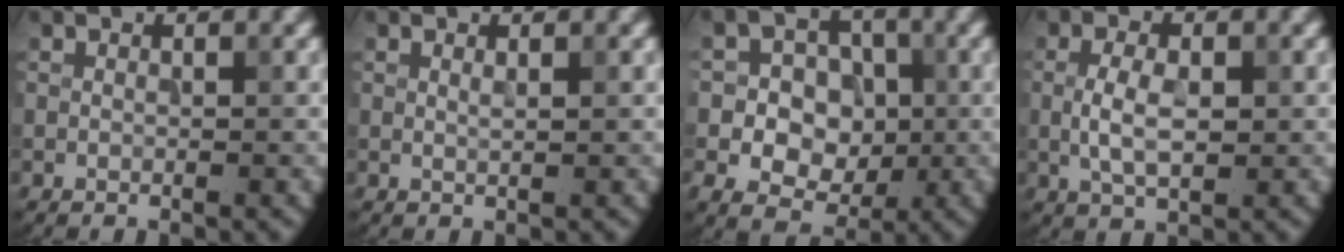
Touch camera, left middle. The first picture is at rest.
{"total": 0.7, "force": [0.3, 0.2, 0.6], "torque": [-0.005, 0.001, 0.005]}
{"total": 7.6, "force": [-0.4, 6.6, 3.7], "torque": [-0.047, 0.024, -0.037]}
{"total": 3.6, "force": [-0.1, 1.8, 3.1], "torque": [-0.066, -0.002, 0.000]}